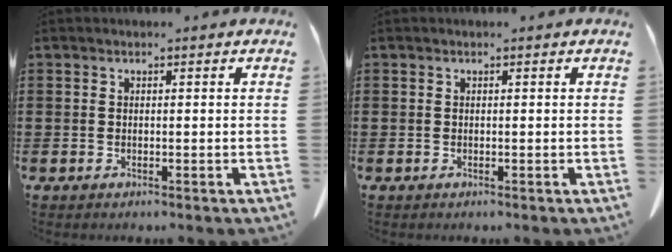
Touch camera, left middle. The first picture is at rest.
{"total": 0.0}